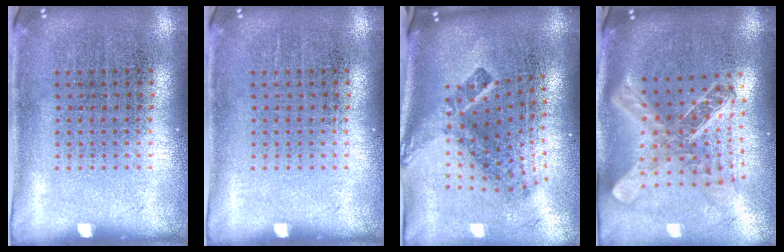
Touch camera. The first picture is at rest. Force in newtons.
{"total": 0.0}
{"total": 2.7, "press": 1.7, "slide": 2.1}
{"total": 2.6, "press": 2.0, "slide": 1.6}